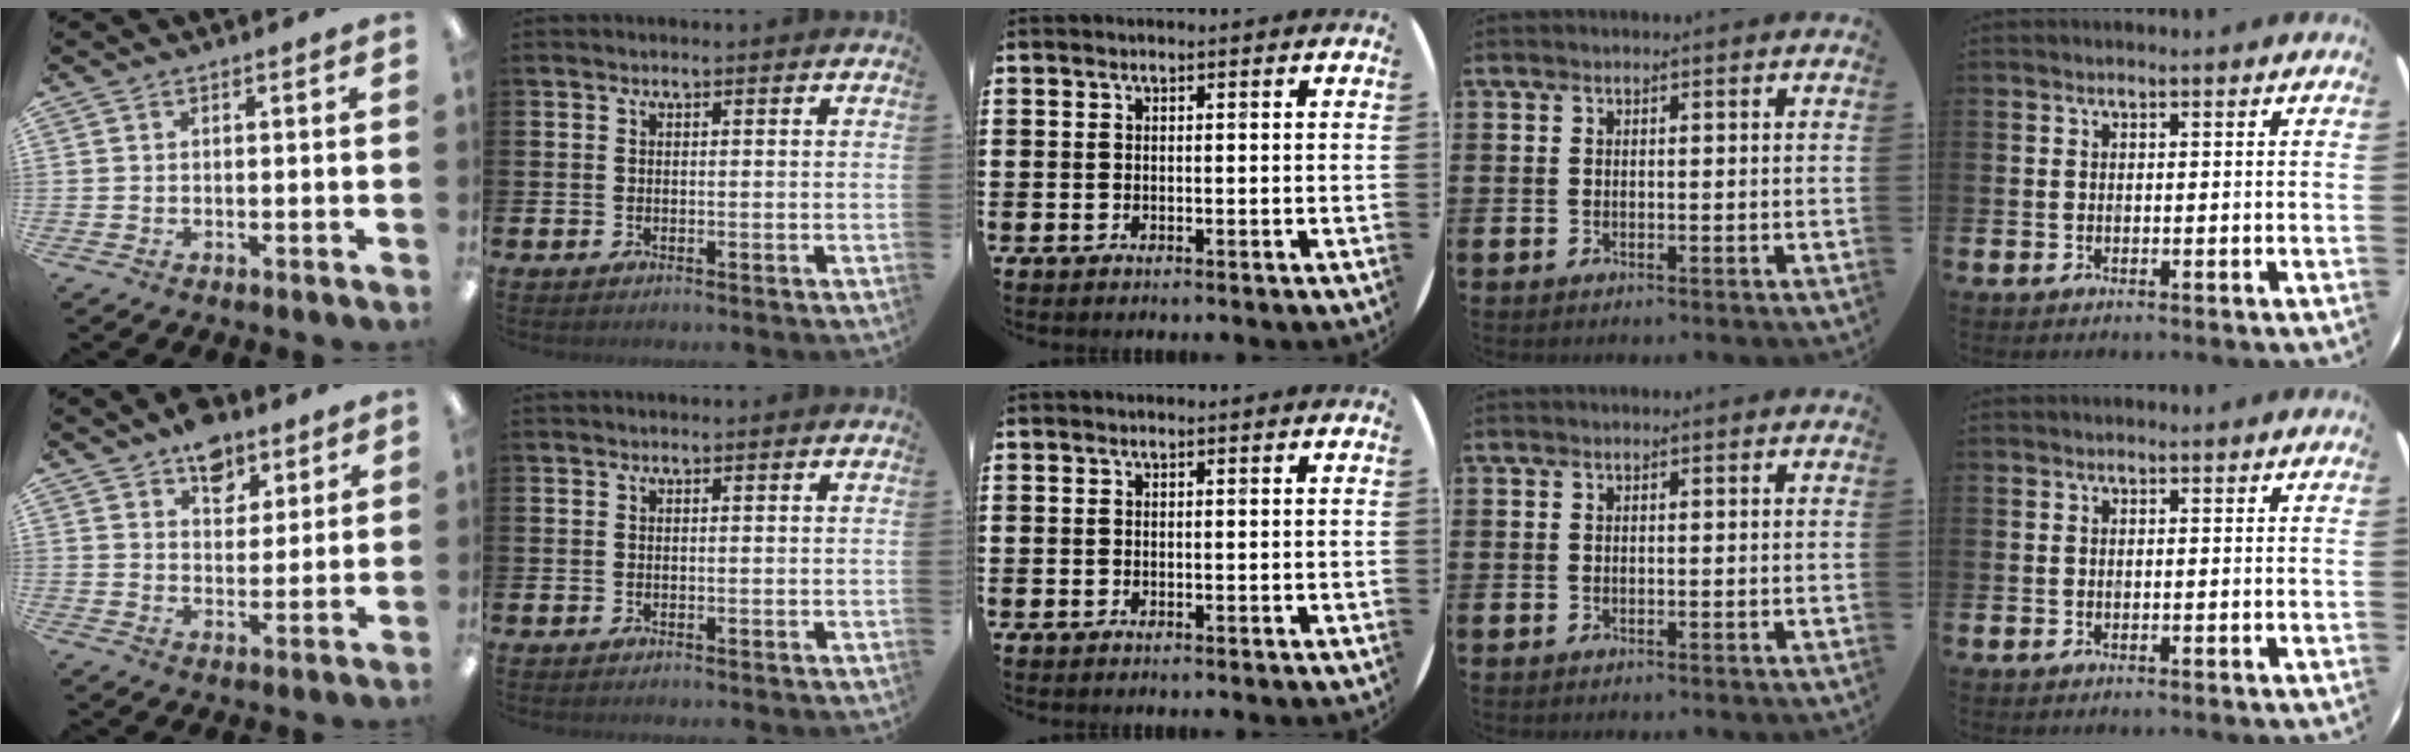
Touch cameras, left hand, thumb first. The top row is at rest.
{"thumb": {"total": 9.1, "force": [6.2, 5.8, 3.2], "torque": [-0.024, -0.035, 0.109]}}